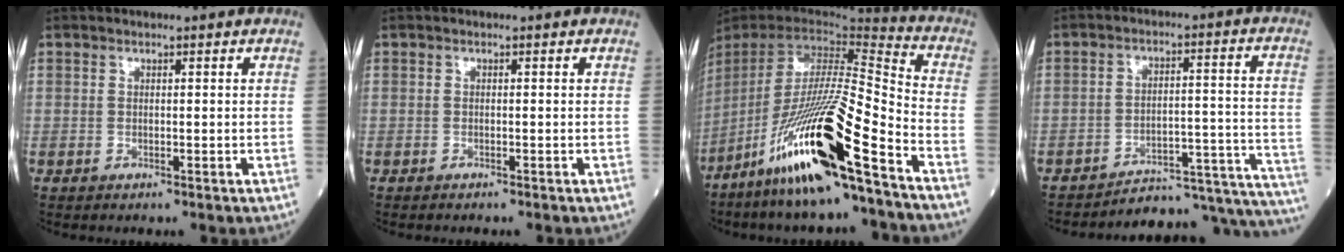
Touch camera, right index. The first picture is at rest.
{"total": 1.1, "force": [-0.7, 0.6, 0.6], "torque": [-0.018, -0.002, -0.009]}
{"total": 25.4, "force": [-14.8, 3.0, 20.4], "torque": [-0.412, -0.056, -0.278]}
{"total": 21.8, "force": [-21.1, 2.2, 4.8], "torque": [-0.010, 0.034, -0.277]}